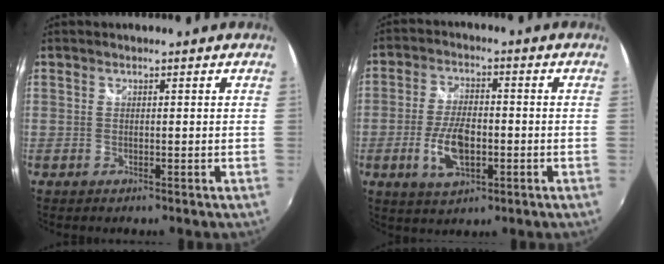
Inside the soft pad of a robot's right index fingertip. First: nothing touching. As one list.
[{"total": 9.0, "force": [-2.7, 4.2, 7.5], "torque": [-0.155, -0.005, -0.047]}]